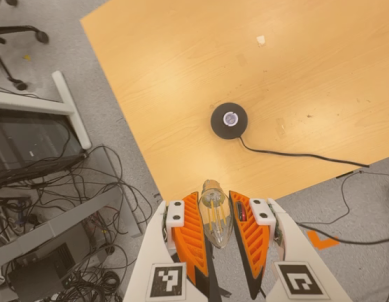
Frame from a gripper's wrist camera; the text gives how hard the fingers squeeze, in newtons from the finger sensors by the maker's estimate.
{"total": 14.7, "left": 15.9, "right": 13.5}